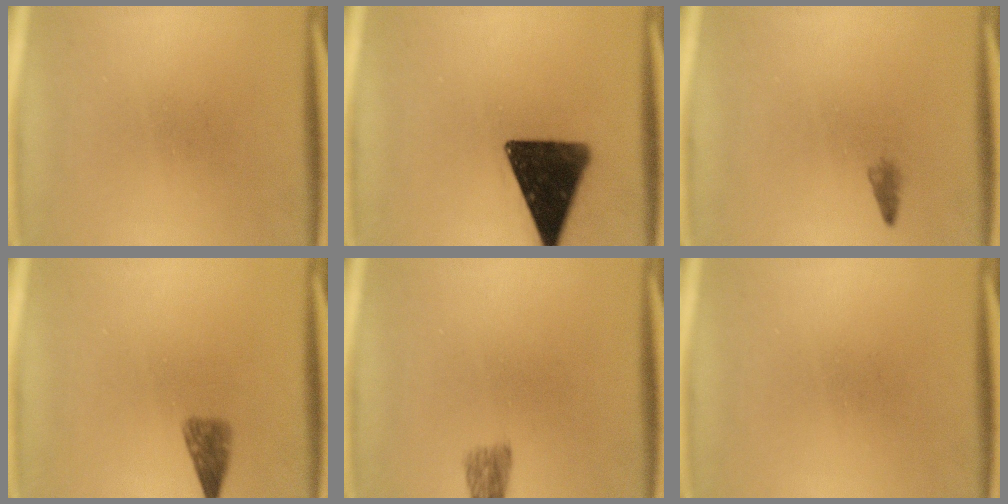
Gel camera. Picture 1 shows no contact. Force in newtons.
{"total": 15.1}
{"total": 0.9}
{"total": 2.5}
{"total": 2.5}
{"total": 0.0}